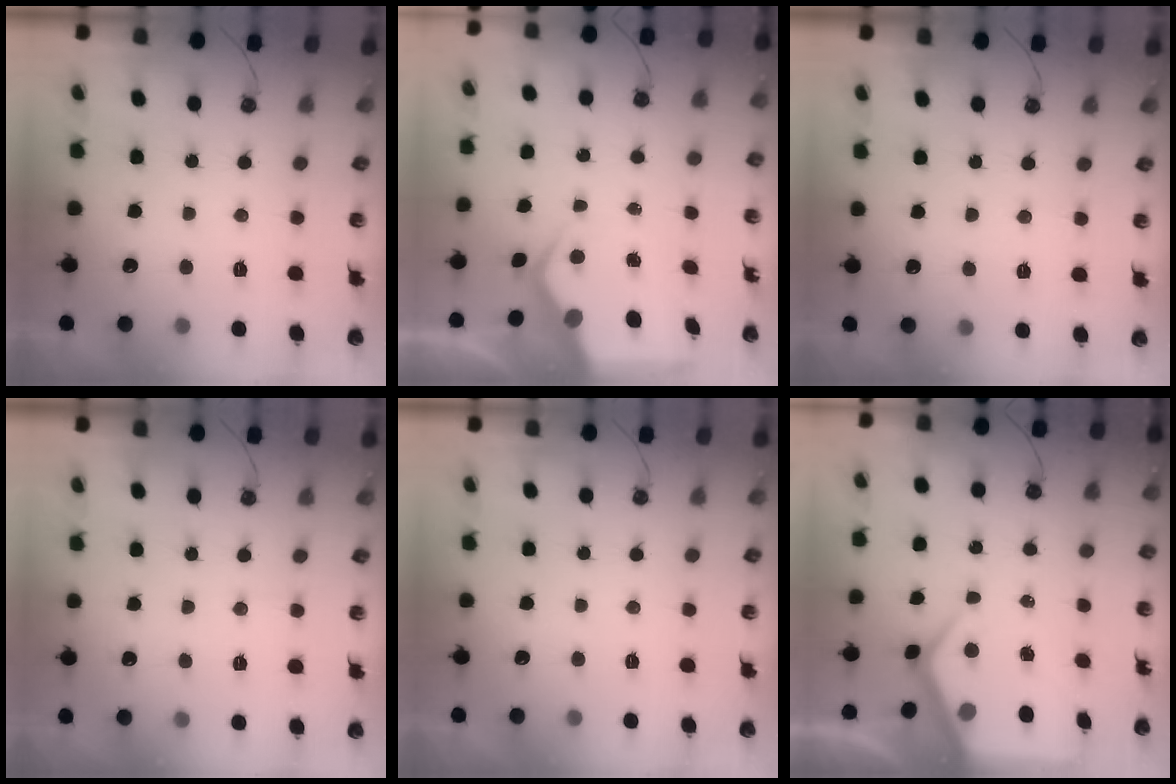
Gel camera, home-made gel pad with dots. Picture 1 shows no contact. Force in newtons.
{"total": 6.7, "press": 6.7, "slide": 0.9}
{"total": 5.1, "press": 5.0, "slide": 0.6}
{"total": 4.7, "press": 4.7, "slide": 0.6}
{"total": 0.0}
{"total": 8.5, "press": 8.5, "slide": 0.7}